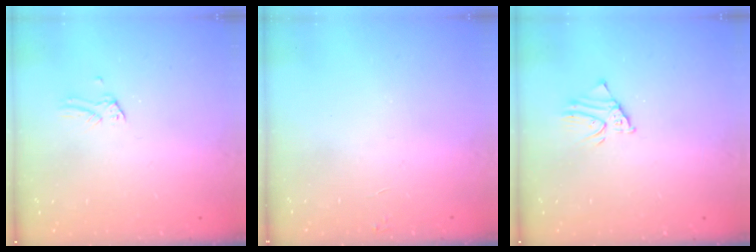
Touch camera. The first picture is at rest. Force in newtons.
{"total": 2.9, "press": 2.9, "slide": 0.4}
{"total": 2.5, "press": 2.5, "slide": 0.2}